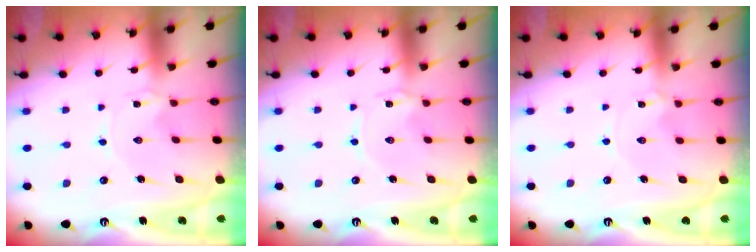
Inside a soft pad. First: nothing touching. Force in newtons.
{"total": 1.0, "press": 1.0, "slide": 0.1}
{"total": 0.7, "press": 0.6, "slide": 0.3}